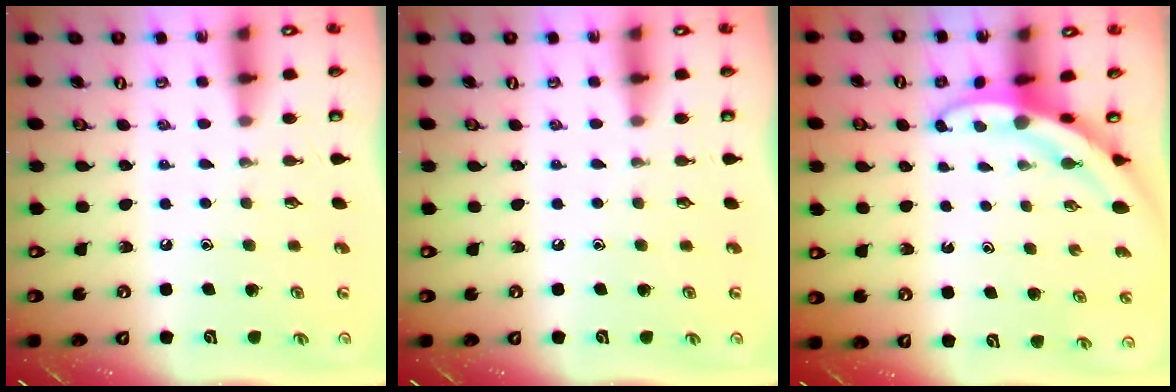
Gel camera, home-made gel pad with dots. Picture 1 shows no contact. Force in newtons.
{"total": 0.0}
{"total": 3.1, "press": 3.1, "slide": 0.3}